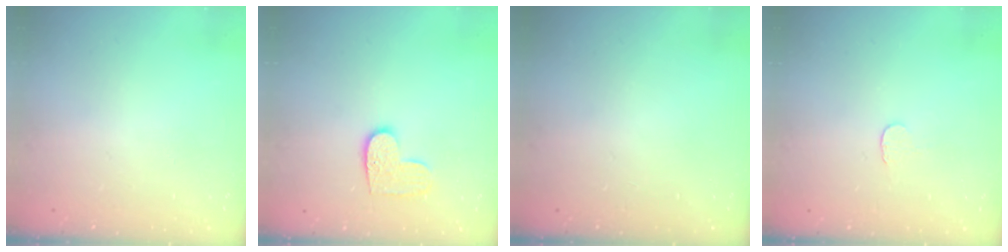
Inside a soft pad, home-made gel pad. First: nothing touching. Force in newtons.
{"total": 7.4, "press": 7.4, "slide": 0.2}
{"total": 0.0}
{"total": 3.2, "press": 3.1, "slide": 0.3}